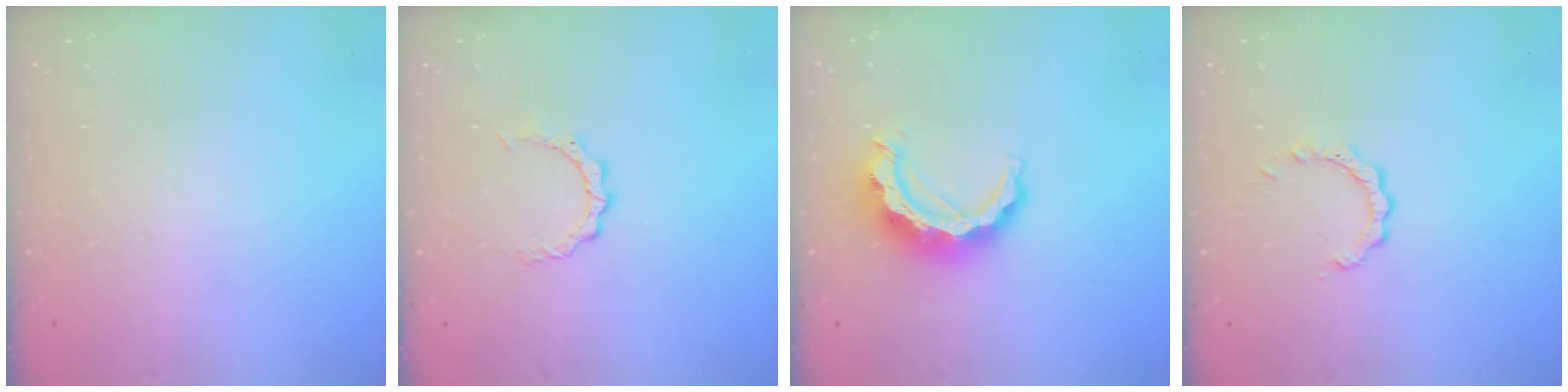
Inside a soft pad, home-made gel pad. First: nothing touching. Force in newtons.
{"total": 3.0, "press": 3.0, "slide": 0.2}
{"total": 11.2, "press": 11.1, "slide": 1.1}
{"total": 3.0, "press": 3.0, "slide": 0.1}